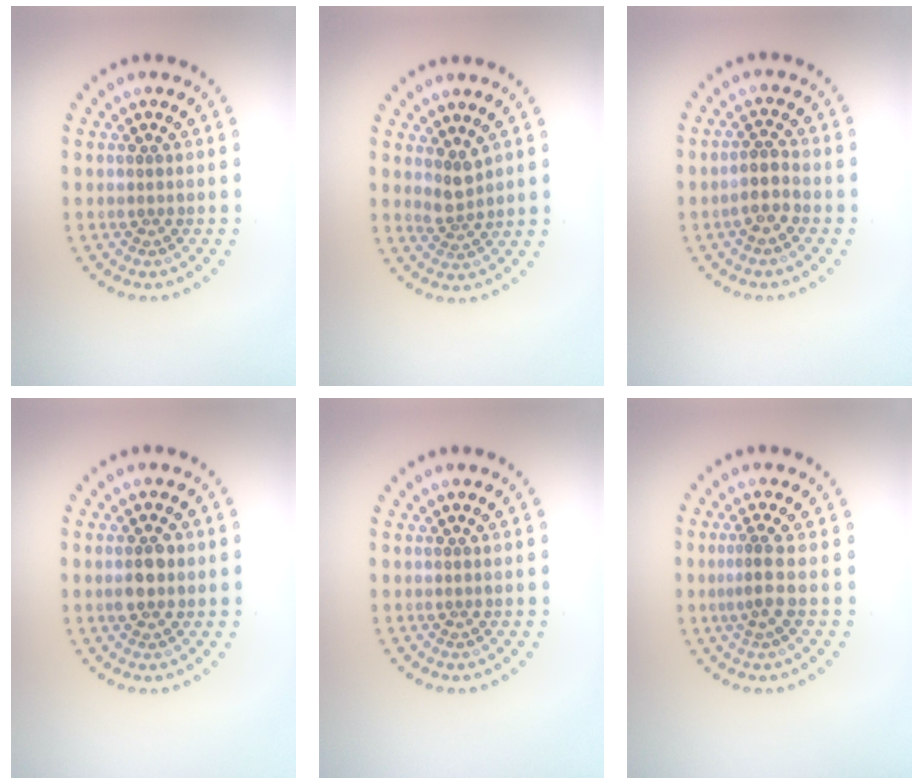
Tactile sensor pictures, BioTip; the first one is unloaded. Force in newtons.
{"total": 1.8, "press": 1.2, "slide": 1.3}
{"total": 2.0, "press": 1.7, "slide": 1.1}
{"total": 2.5, "press": 2.5, "slide": 0.1}
{"total": 0.0}
{"total": 1.8, "press": 1.2, "slide": 1.4}